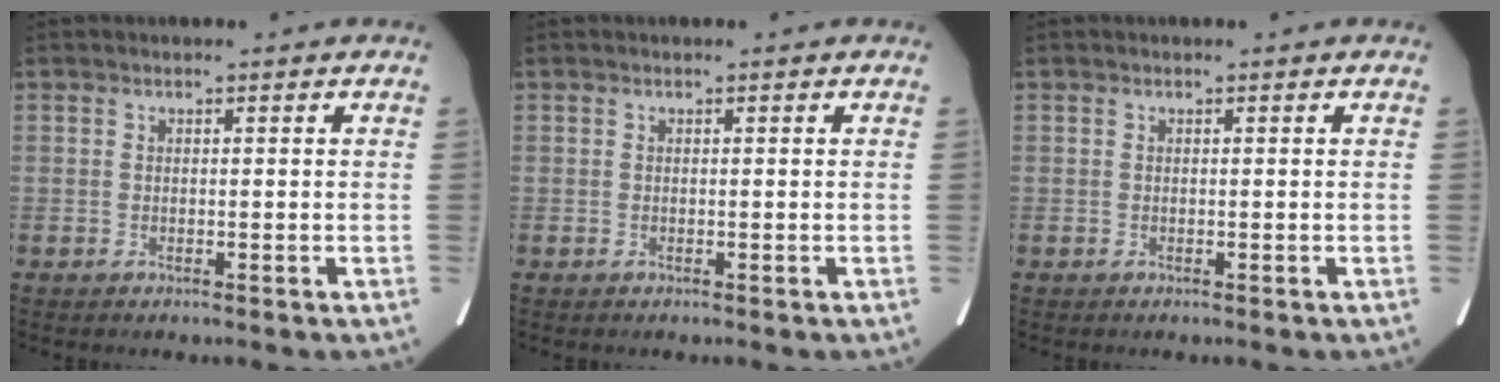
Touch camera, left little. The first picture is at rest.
{"total": 0.0}
{"total": 0.0}